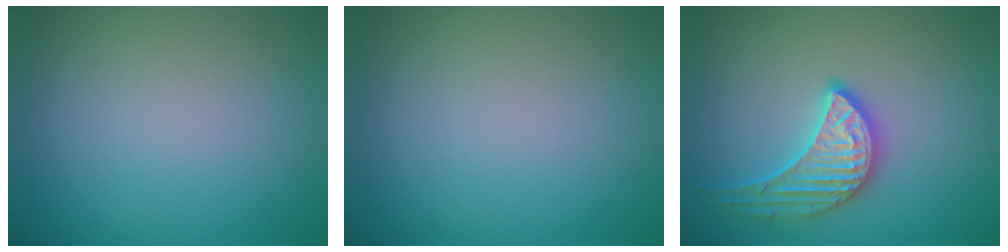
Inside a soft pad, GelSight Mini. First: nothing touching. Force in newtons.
{"total": 0.0}
{"total": 3.3, "press": 3.3, "slide": 0.3}